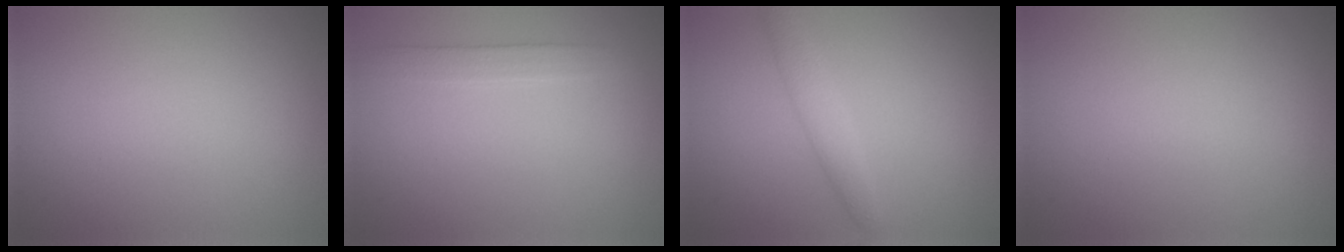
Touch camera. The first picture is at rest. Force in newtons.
{"total": 1.7, "press": 1.7, "slide": 0.0}
{"total": 2.0, "press": 2.0, "slide": 0.1}
{"total": 0.0}